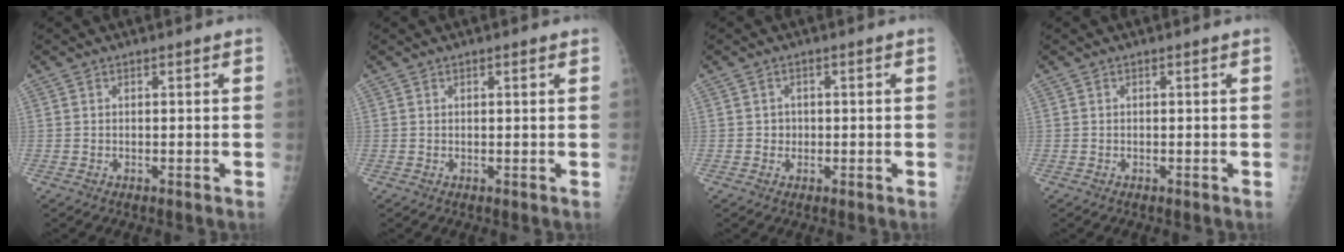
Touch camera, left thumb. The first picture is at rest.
{"total": 1.0, "force": [0.6, 0.2, 0.7], "torque": [-0.011, -0.001, 0.008]}
{"total": 1.6, "force": [-0.1, 1.5, 0.4], "torque": [0.004, 0.005, -0.002]}
{"total": 0.0}